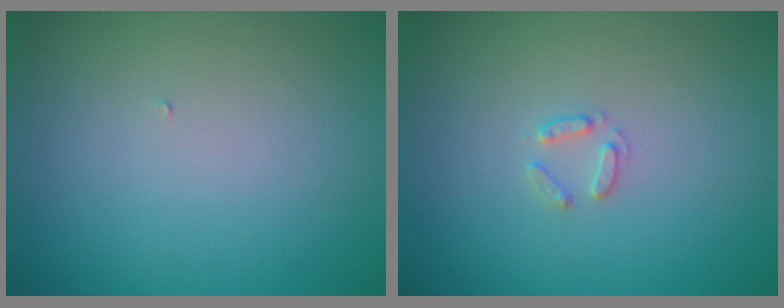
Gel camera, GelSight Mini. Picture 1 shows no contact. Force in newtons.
{"total": 1.1, "press": 1.1, "slide": 0.2}